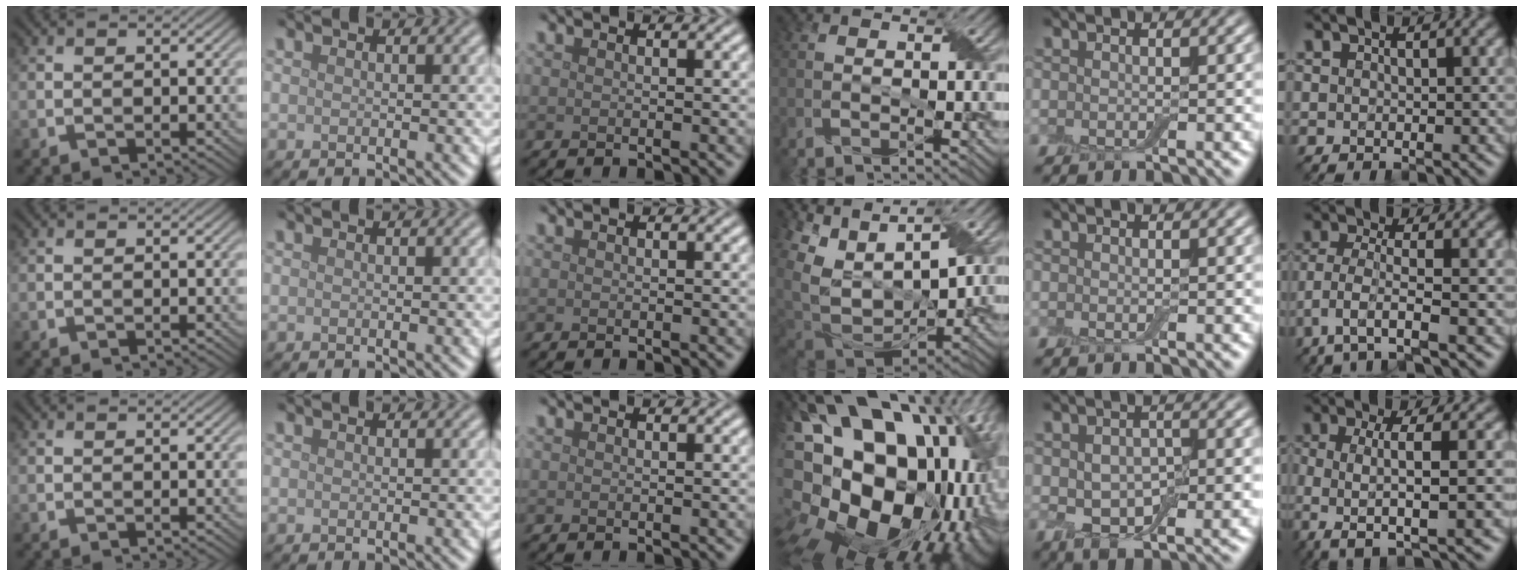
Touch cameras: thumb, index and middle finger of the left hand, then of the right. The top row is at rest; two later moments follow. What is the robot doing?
{"motion": "peel", "object": "bubble wrap"}